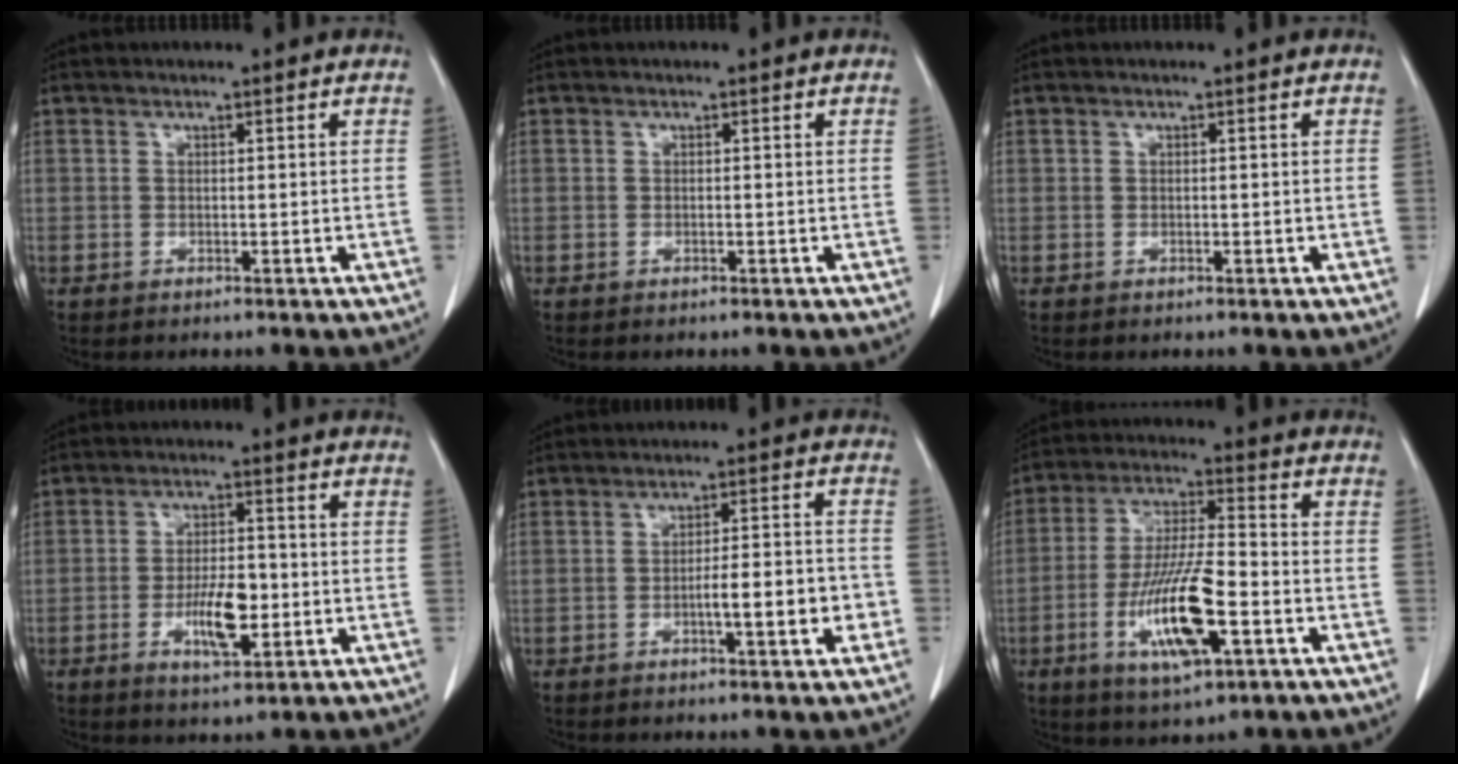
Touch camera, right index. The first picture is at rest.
{"total": 0.0}
{"total": 0.0}
{"total": 7.3, "force": [-2.0, 2.4, 6.6], "torque": [-0.122, -0.001, -0.030]}
{"total": 7.1, "force": [-2.3, 0.9, 6.7], "torque": [-0.100, 0.012, -0.031]}
{"total": 13.8, "force": [-4.7, 2.8, 12.7], "torque": [-0.250, -0.011, -0.081]}